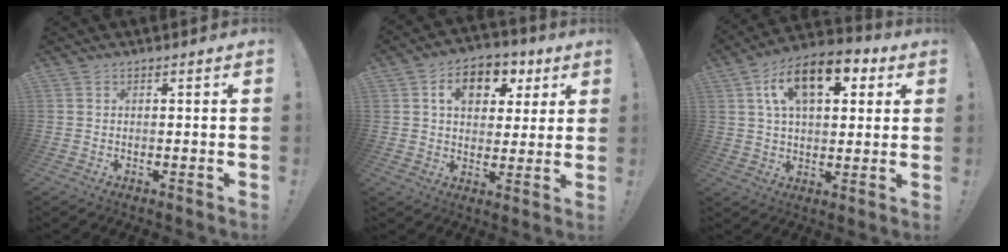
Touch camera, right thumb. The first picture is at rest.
{"total": 11.1, "force": [4.6, 8.0, 6.3], "torque": [-0.079, -0.014, 0.081]}
{"total": 15.7, "force": [6.3, 8.2, 11.8], "torque": [-0.181, -0.007, 0.105]}